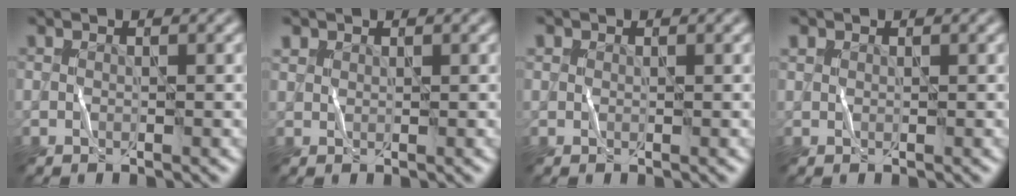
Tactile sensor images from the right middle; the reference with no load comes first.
{"total": 1.4, "force": [1.1, 0.8, 0.2], "torque": [0.001, 0.002, 0.009]}
{"total": 0.6, "force": [0.4, 0.5, 0.1], "torque": [0.002, -0.001, -0.001]}
{"total": 0.9, "force": [0.6, 0.6, 0.3], "torque": [0.000, 0.003, 0.000]}